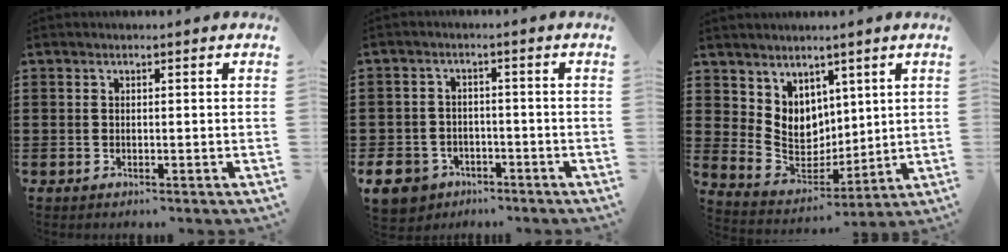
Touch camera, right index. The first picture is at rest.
{"total": 5.1, "force": [-3.7, 3.2, 1.4], "torque": [-0.057, 0.008, -0.079]}
{"total": 6.7, "force": [3.8, 5.4, 1.2], "torque": [-0.048, -0.024, 0.078]}